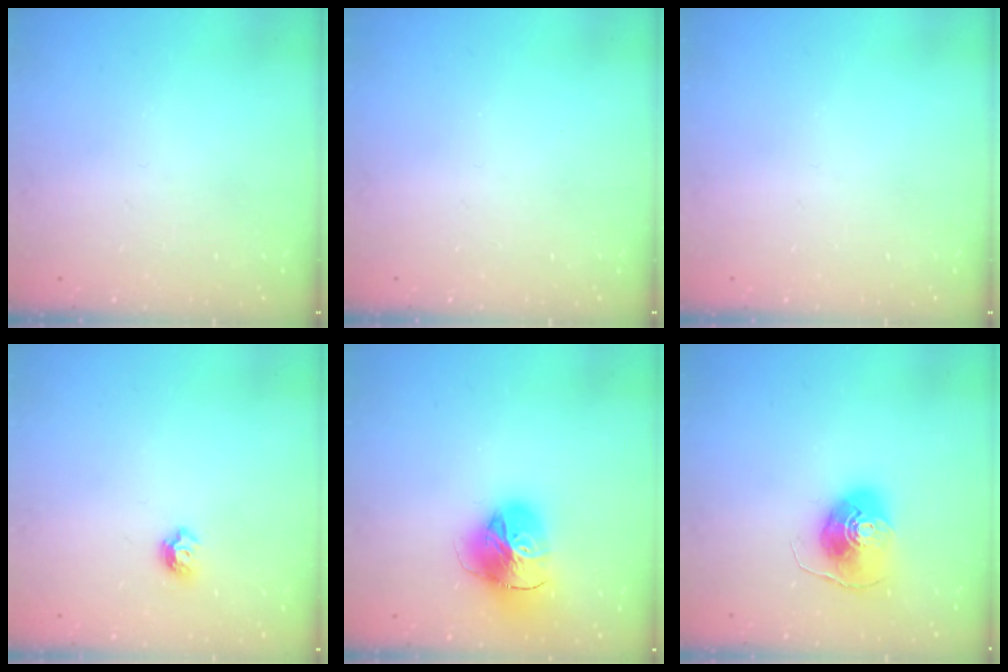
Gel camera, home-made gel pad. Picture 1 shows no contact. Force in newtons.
{"total": 0.0}
{"total": 0.0}
{"total": 5.5, "press": 5.5, "slide": 0.8}
{"total": 17.1, "press": 17.0, "slide": 1.9}
{"total": 8.9, "press": 8.9, "slide": 0.8}